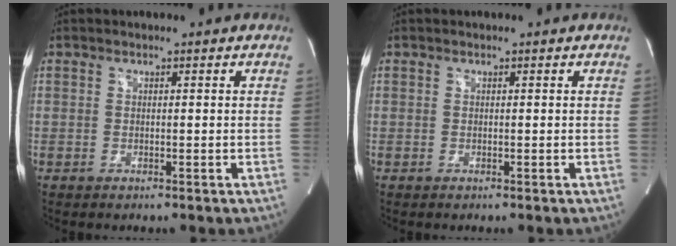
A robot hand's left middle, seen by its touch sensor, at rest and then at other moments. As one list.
[{"total": 0.0}]